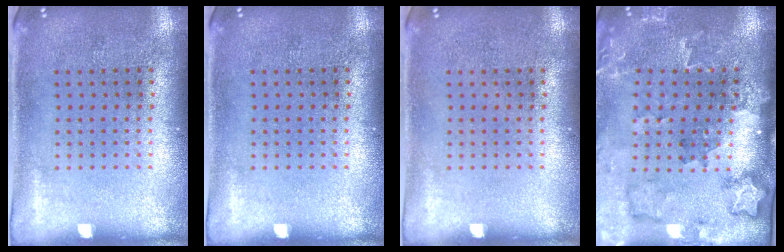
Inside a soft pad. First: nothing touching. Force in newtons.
{"total": 0.0}
{"total": 0.0}
{"total": 1.9, "press": 1.8, "slide": 0.4}